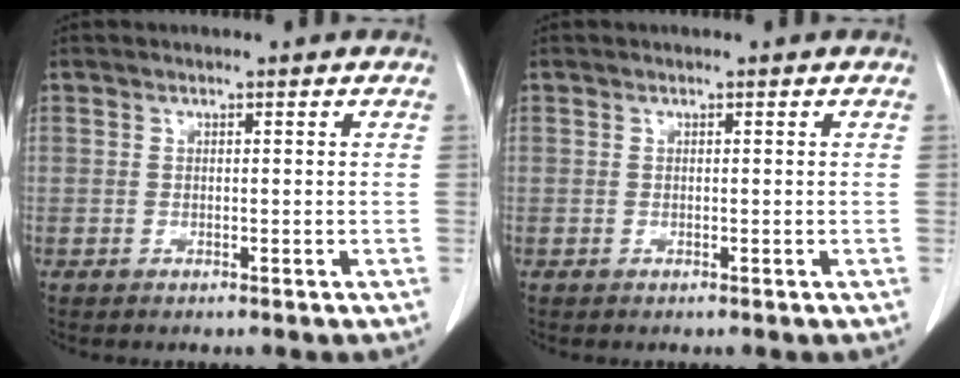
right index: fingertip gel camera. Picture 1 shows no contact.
{"total": 0.0}